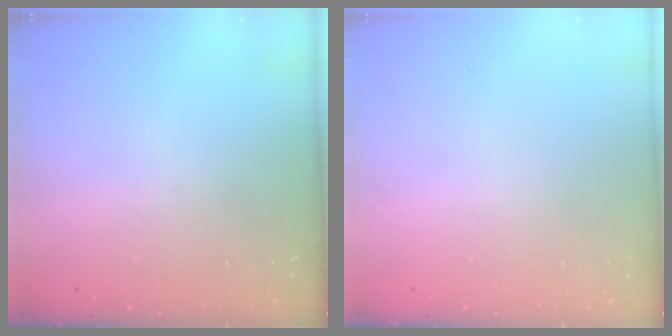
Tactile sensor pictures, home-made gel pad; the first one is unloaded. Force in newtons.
{"total": 0.0}